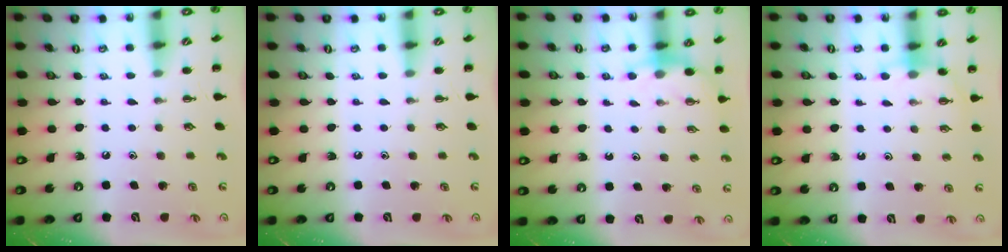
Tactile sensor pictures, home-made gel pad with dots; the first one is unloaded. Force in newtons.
{"total": 0.0}
{"total": 3.0, "press": 2.9, "slide": 0.9}
{"total": 3.8, "press": 3.7, "slide": 1.1}